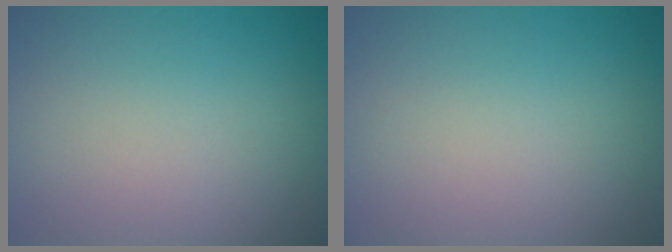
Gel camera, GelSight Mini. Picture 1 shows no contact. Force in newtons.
{"total": 0.0}